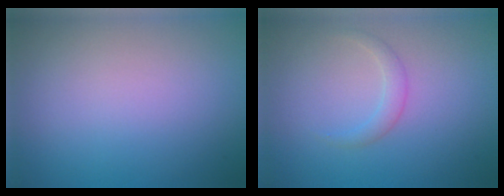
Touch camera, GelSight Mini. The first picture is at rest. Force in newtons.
{"total": 1.2, "press": 1.2, "slide": 0.1}